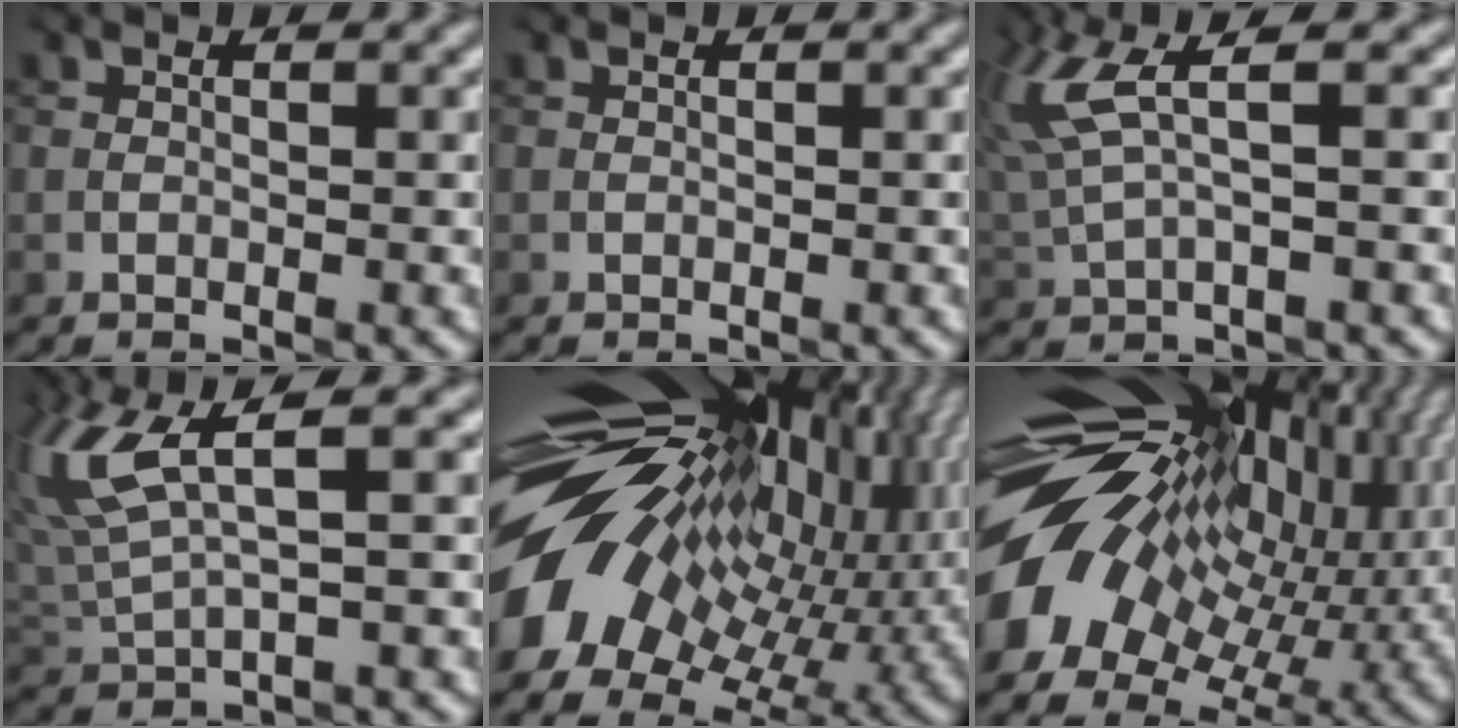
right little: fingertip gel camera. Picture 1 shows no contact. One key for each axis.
{"total": 0.0}
{"total": 4.9, "fx": 2.7, "fy": 1.1, "fz": 4.0, "tx": -0.103, "ty": 0.004, "tz": 0.058}
{"total": 6.6, "fx": 3.3, "fy": 1.9, "fz": 5.4, "tx": -0.132, "ty": 0.006, "tz": 0.071}
{"total": 16.6, "fx": 1.8, "fy": 8.5, "fz": 14.2, "tx": -0.239, "ty": -0.007, "tz": 0.034}
{"total": 16.0, "fx": 2.4, "fy": 9.6, "fz": 12.6, "tx": -0.230, "ty": -0.006, "tz": 0.055}